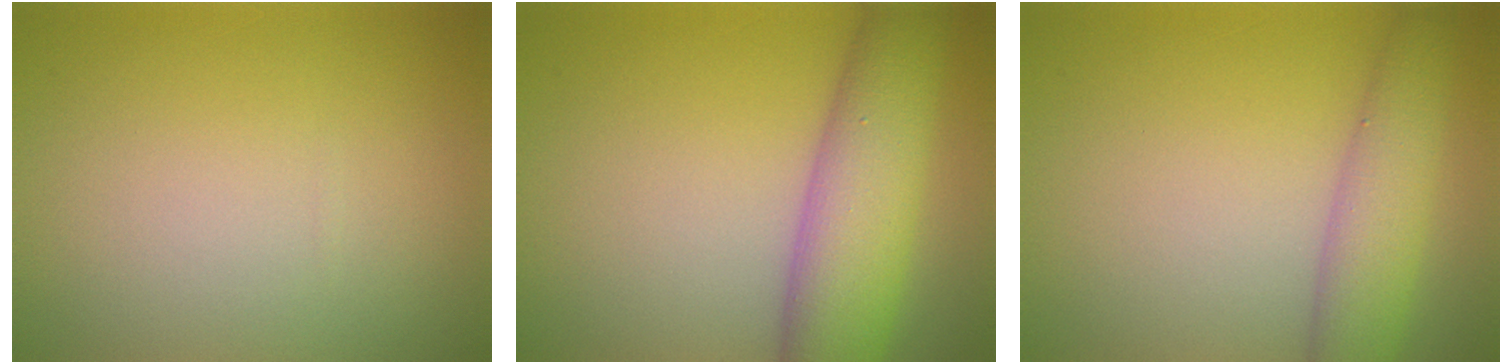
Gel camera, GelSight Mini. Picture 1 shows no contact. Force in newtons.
{"total": 7.5, "press": 7.5, "slide": 0.3}
{"total": 4.4, "press": 4.4, "slide": 0.1}